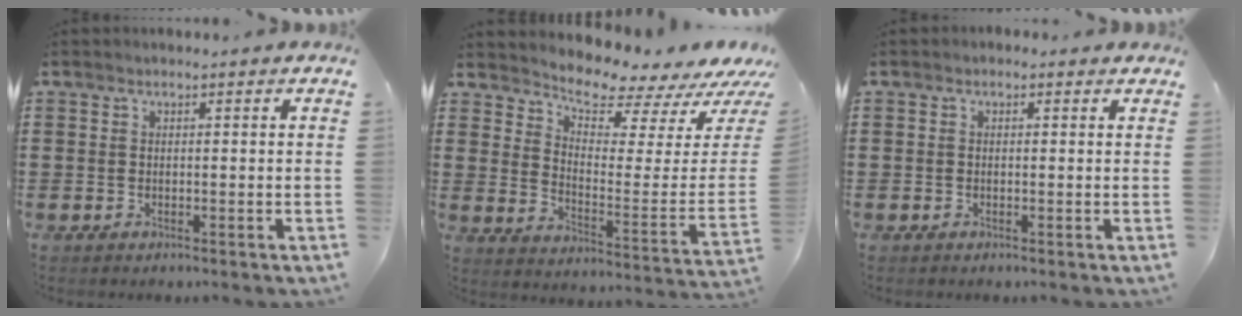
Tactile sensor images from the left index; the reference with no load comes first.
{"total": 6.6, "force": [6.2, 1.3, 1.9], "torque": [-0.051, -0.068, 0.103]}
{"total": 0.7, "force": [-0.1, 0.6, 0.2], "torque": [-0.007, 0.002, -0.002]}